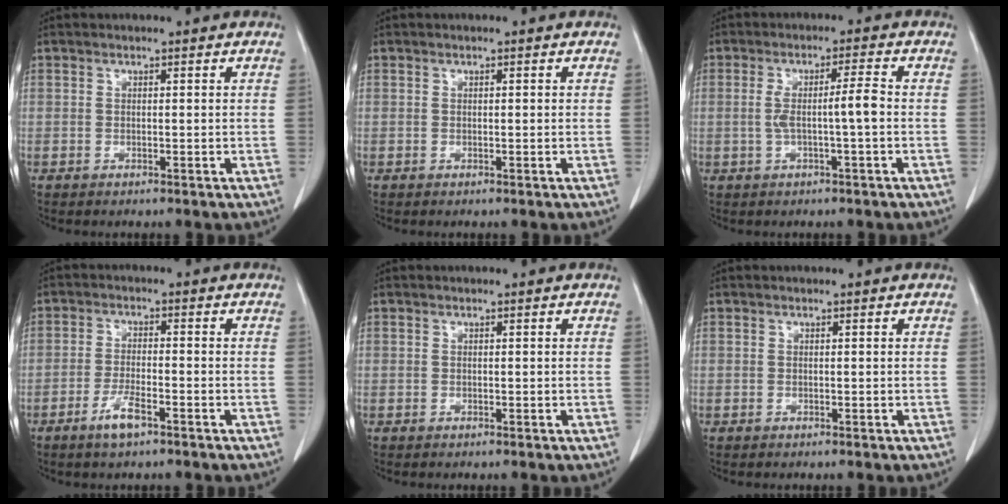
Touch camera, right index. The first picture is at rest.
{"total": 0.0}
{"total": 4.7, "force": [-0.6, -0.3, 4.6], "torque": [-0.088, 0.010, -0.006]}
{"total": 4.1, "force": [-2.6, 0.6, 3.2], "torque": [-0.065, -0.003, -0.047]}
{"total": 0.0}
{"total": 0.0}